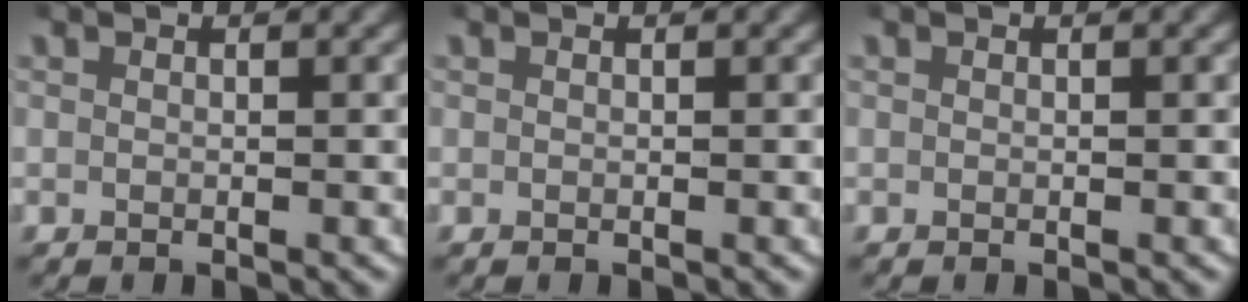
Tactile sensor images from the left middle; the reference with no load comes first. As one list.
[{"total": 0.0}, {"total": 0.0}]